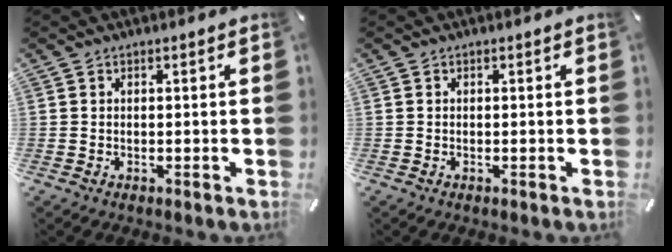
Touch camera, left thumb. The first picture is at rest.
{"total": 0.0}